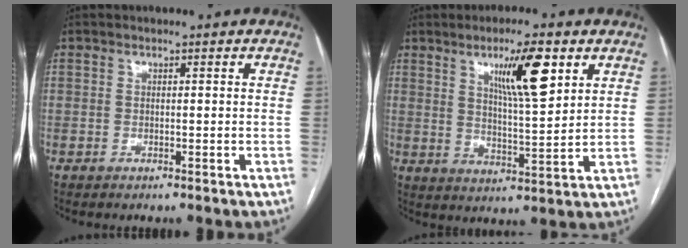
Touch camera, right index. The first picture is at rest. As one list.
[{"total": 10.0, "force": [4.9, 1.3, 8.6], "torque": [-0.147, -0.003, 0.082]}]